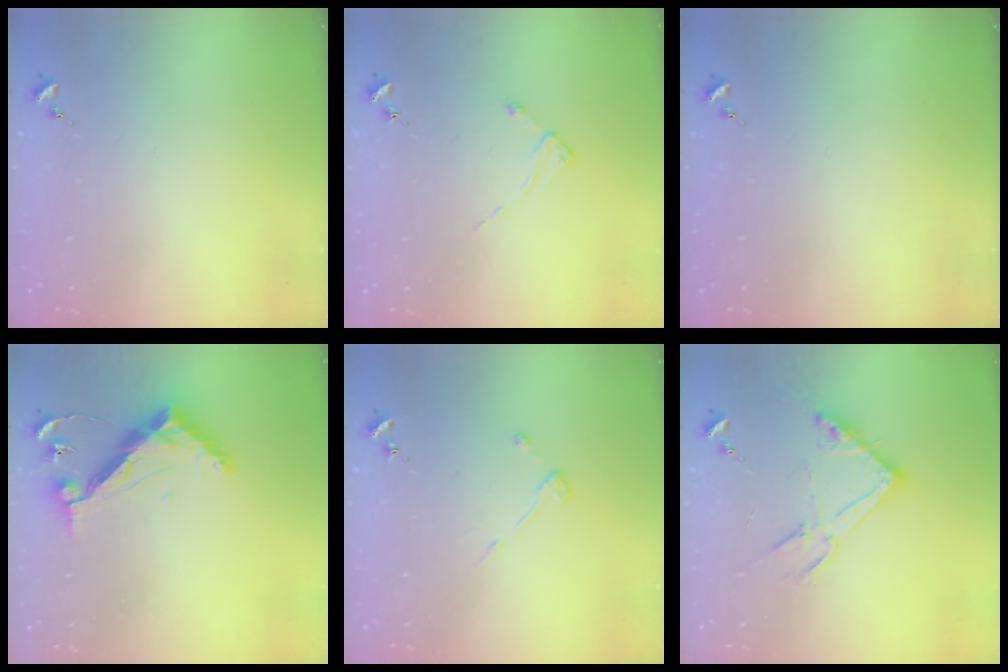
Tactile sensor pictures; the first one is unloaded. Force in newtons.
{"total": 2.1, "press": 2.0, "slide": 0.4}
{"total": 0.0}
{"total": 13.0, "press": 13.0, "slide": 0.6}
{"total": 4.2, "press": 4.2, "slide": 0.4}
{"total": 14.8, "press": 14.8, "slide": 0.4}